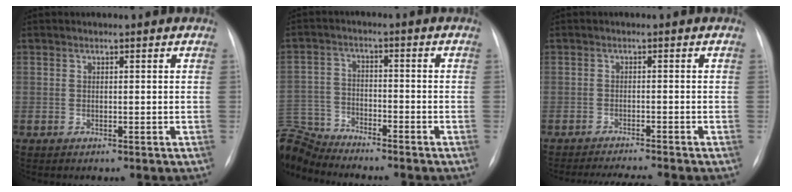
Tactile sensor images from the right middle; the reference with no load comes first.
{"total": 10.8, "force": [-10.6, 1.3, 1.6], "torque": [-0.048, 0.018, -0.202]}
{"total": 6.0, "force": [-5.6, -0.6, 2.2], "torque": [-0.031, -0.012, -0.086]}